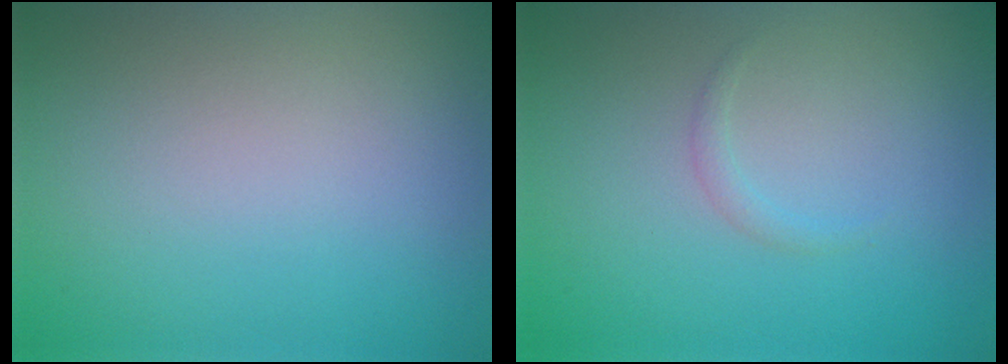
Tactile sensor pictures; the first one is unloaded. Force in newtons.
{"total": 0.7, "press": 0.7, "slide": 0.1}